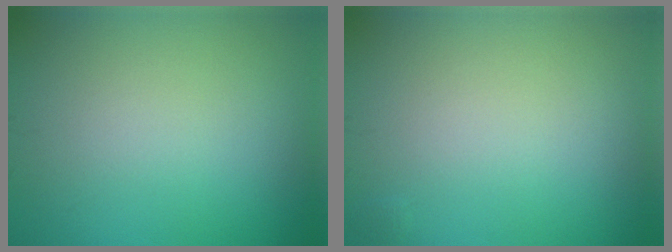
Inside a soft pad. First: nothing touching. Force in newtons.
{"total": 0.0}